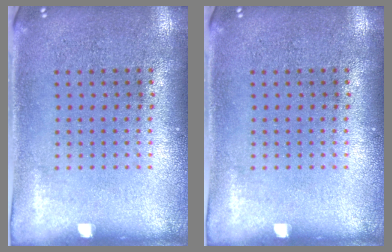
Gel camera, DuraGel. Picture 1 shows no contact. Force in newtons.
{"total": 0.0}